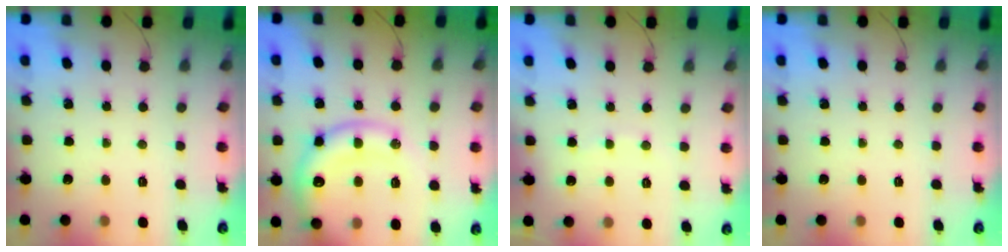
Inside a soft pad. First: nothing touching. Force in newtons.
{"total": 18.5, "press": 18.3, "slide": 2.7}
{"total": 4.6, "press": 4.5, "slide": 0.7}
{"total": 0.0}